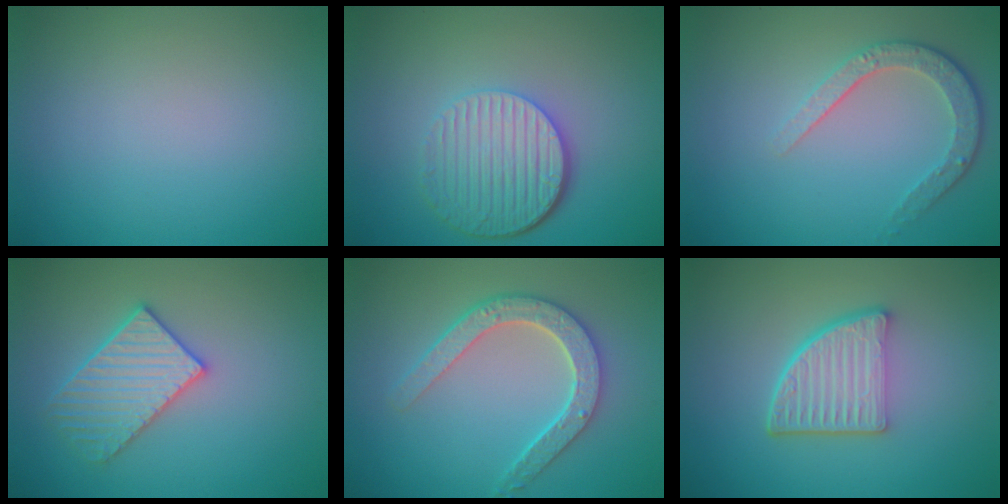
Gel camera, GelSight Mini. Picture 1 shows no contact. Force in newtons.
{"total": 5.6, "press": 4.1, "slide": 3.9}
{"total": 3.5, "press": 2.8, "slide": 2.0}
{"total": 3.4, "press": 3.3, "slide": 0.8}
{"total": 4.6, "press": 3.7, "slide": 2.6}
{"total": 5.4, "press": 3.9, "slide": 3.8}